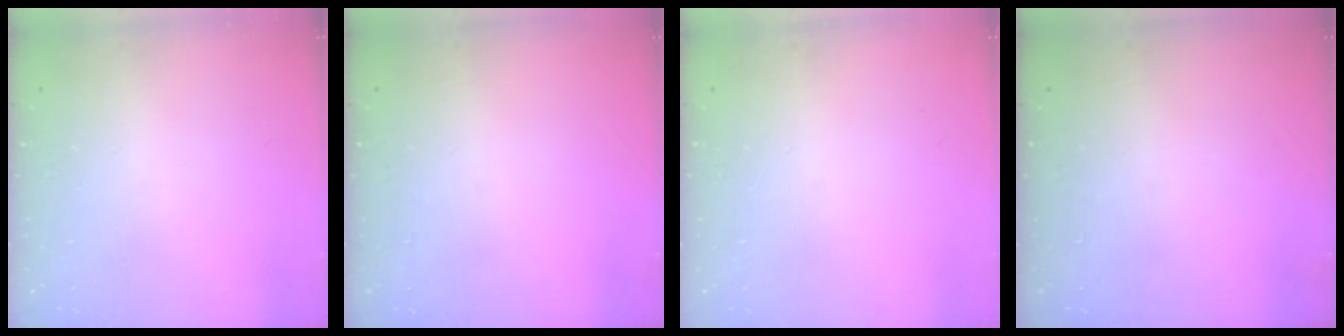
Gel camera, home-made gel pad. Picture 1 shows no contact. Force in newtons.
{"total": 0.0}
{"total": 0.0}
{"total": 0.0}